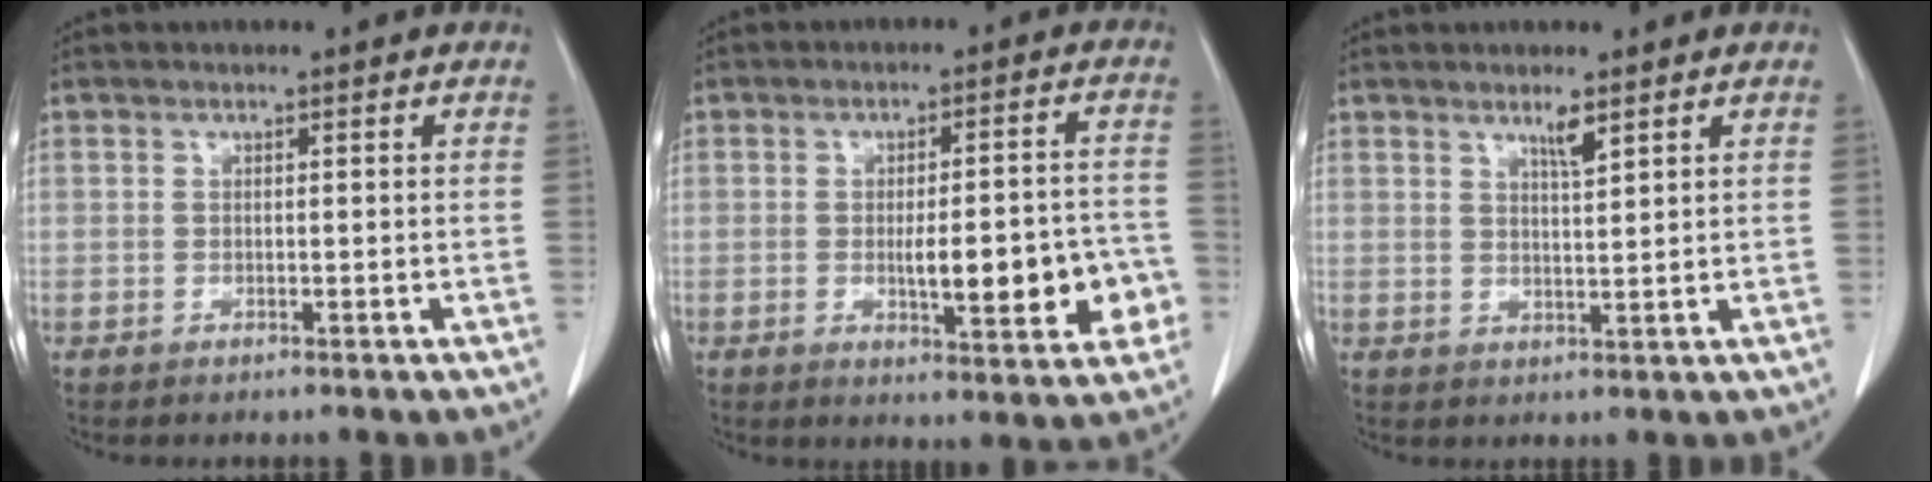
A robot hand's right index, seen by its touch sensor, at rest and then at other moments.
{"total": 11.8, "force": [-2.7, 2.9, 11.2], "torque": [-0.142, 0.011, -0.028]}
{"total": 2.6, "force": [1.8, 0.0, 1.9], "torque": [-0.036, -0.006, 0.033]}